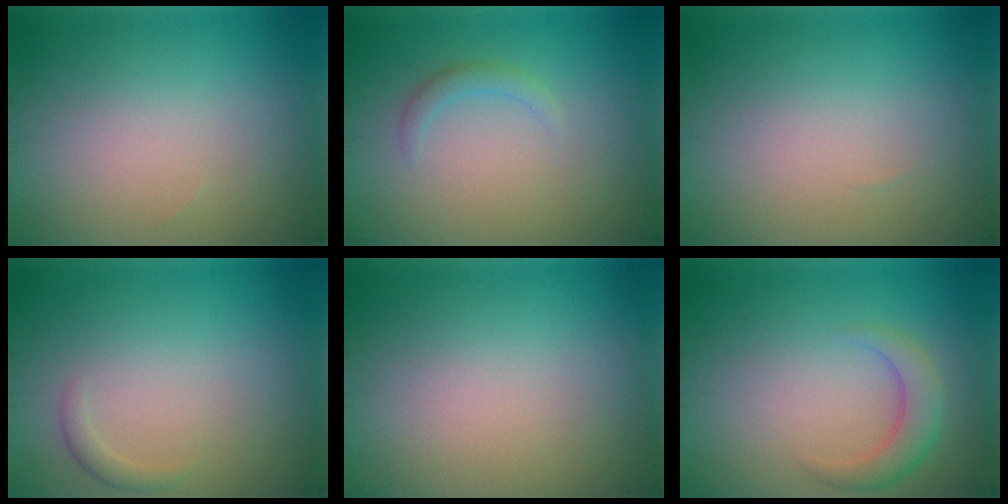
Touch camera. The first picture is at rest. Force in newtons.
{"total": 1.3, "press": 1.3, "slide": 0.1}
{"total": 0.0}
{"total": 1.0, "press": 1.0, "slide": 0.0}
{"total": 0.0}
{"total": 2.9, "press": 2.9, "slide": 0.2}